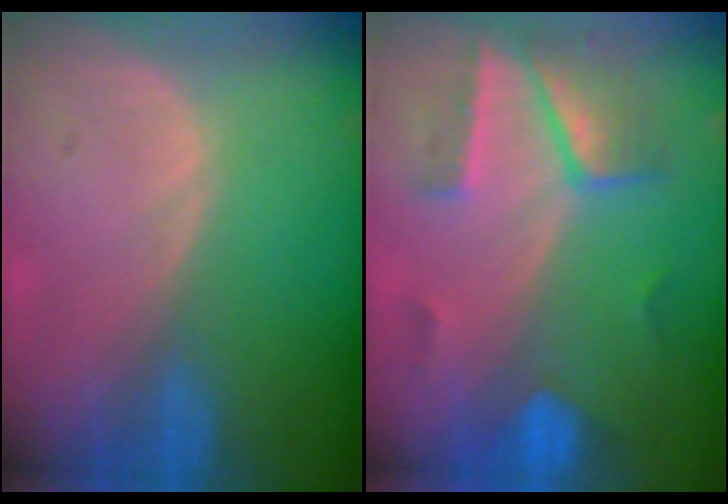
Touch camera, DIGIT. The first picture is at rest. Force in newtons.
{"total": 6.9, "press": 6.9, "slide": 0.7}